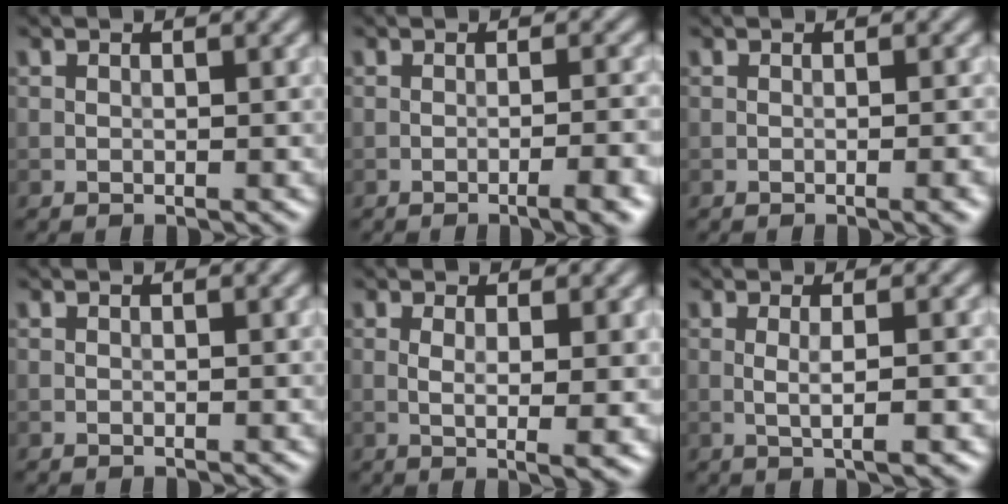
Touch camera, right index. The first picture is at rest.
{"total": 4.5, "force": [-2.0, 1.1, 3.9], "torque": [-0.043, 0.007, -0.027]}
{"total": 2.5, "force": [-0.7, 0.6, 2.3], "torque": [-0.023, 0.001, -0.012]}
{"total": 0.0}
{"total": 3.7, "force": [0.3, 0.8, 3.6], "torque": [-0.056, -0.006, 0.008]}
{"total": 2.8, "force": [-0.1, 0.5, 2.7], "torque": [-0.043, -0.001, -0.003]}